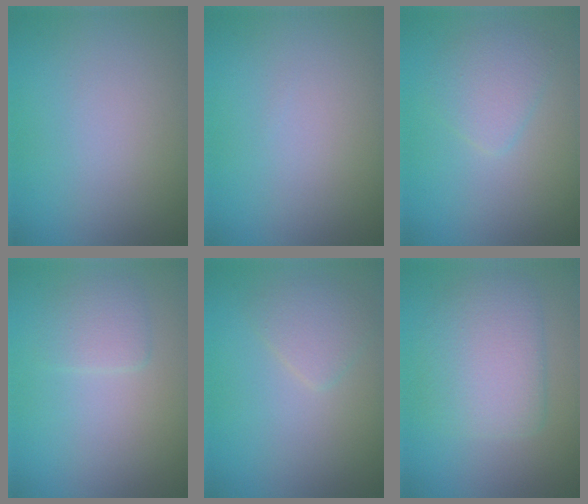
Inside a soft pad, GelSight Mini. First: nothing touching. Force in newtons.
{"total": 0.0}
{"total": 2.3, "press": 2.3, "slide": 0.0}
{"total": 1.6, "press": 1.6, "slide": 0.3}
{"total": 1.8, "press": 1.8, "slide": 0.0}
{"total": 4.4, "press": 4.4, "slide": 0.4}